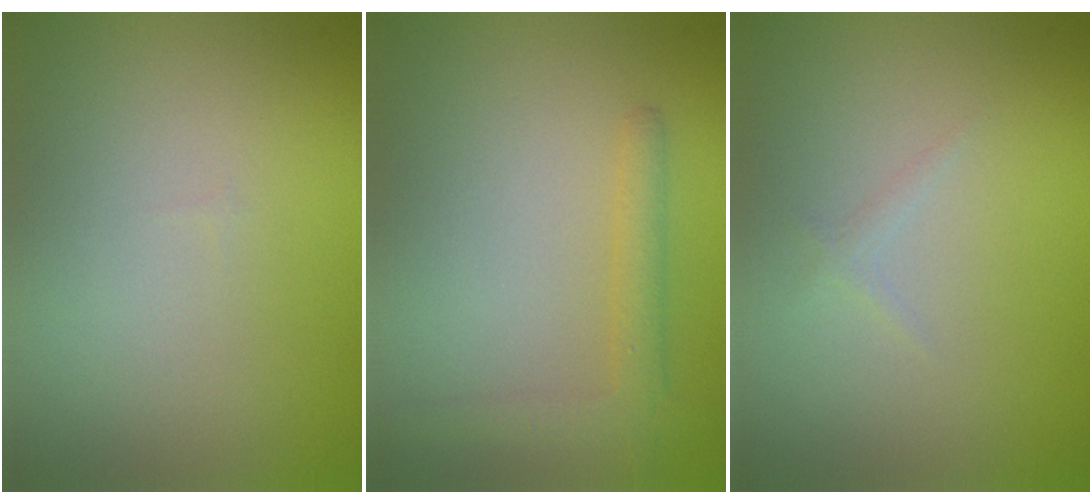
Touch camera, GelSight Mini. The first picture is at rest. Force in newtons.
{"total": 2.4, "press": 2.4, "slide": 0.2}
{"total": 0.5, "press": 0.5, "slide": 0.0}